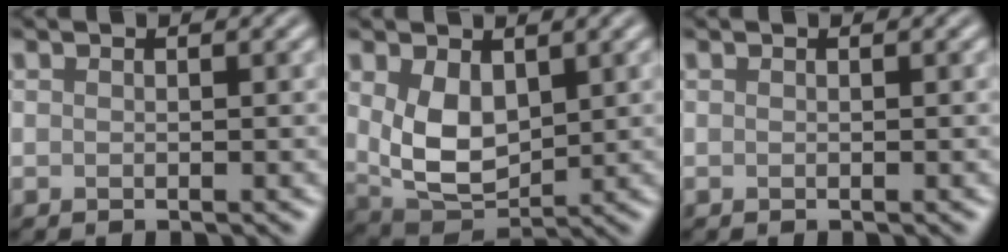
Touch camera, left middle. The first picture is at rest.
{"total": 5.5, "force": [1.2, 3.5, 4.0], "torque": [-0.091, -0.008, 0.033]}
{"total": 0.0}